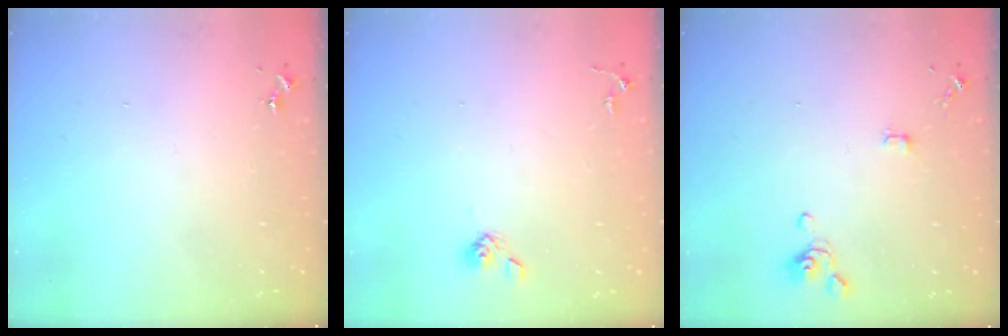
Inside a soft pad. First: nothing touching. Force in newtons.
{"total": 4.6, "press": 4.1, "slide": 2.1}
{"total": 4.0, "press": 3.9, "slide": 0.8}